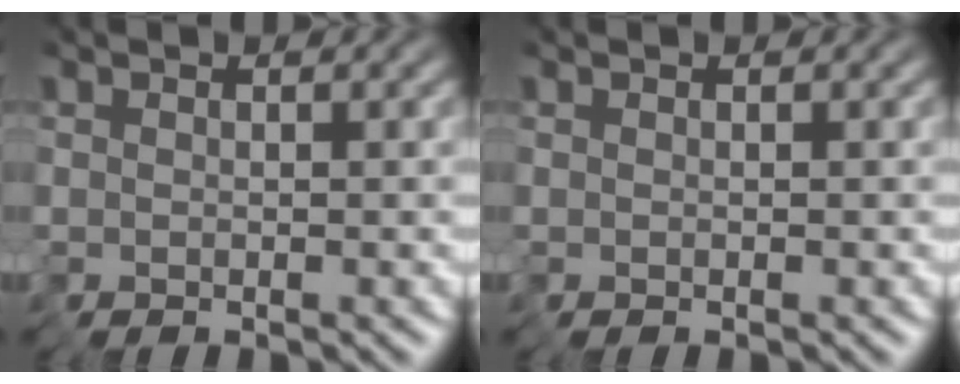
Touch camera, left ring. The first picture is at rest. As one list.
[{"total": 0.0}]